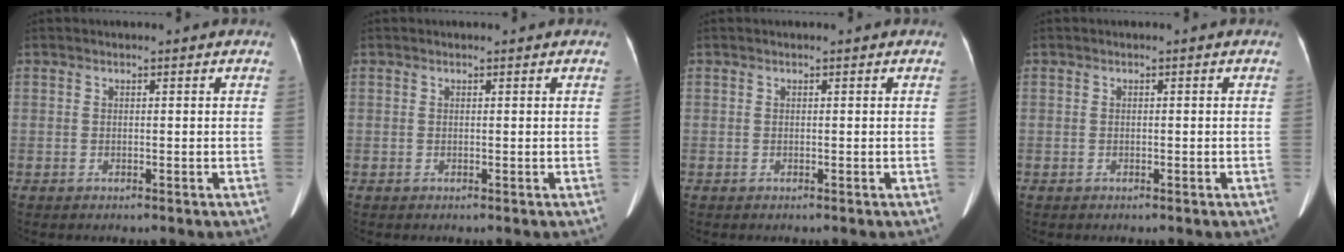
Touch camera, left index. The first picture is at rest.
{"total": 1.0, "force": [0.9, 0.2, 0.3], "torque": [-0.007, 0.010, 0.014]}
{"total": 0.6, "force": [0.5, 0.1, 0.2], "torque": [-0.004, 0.008, 0.008]}
{"total": 0.0}